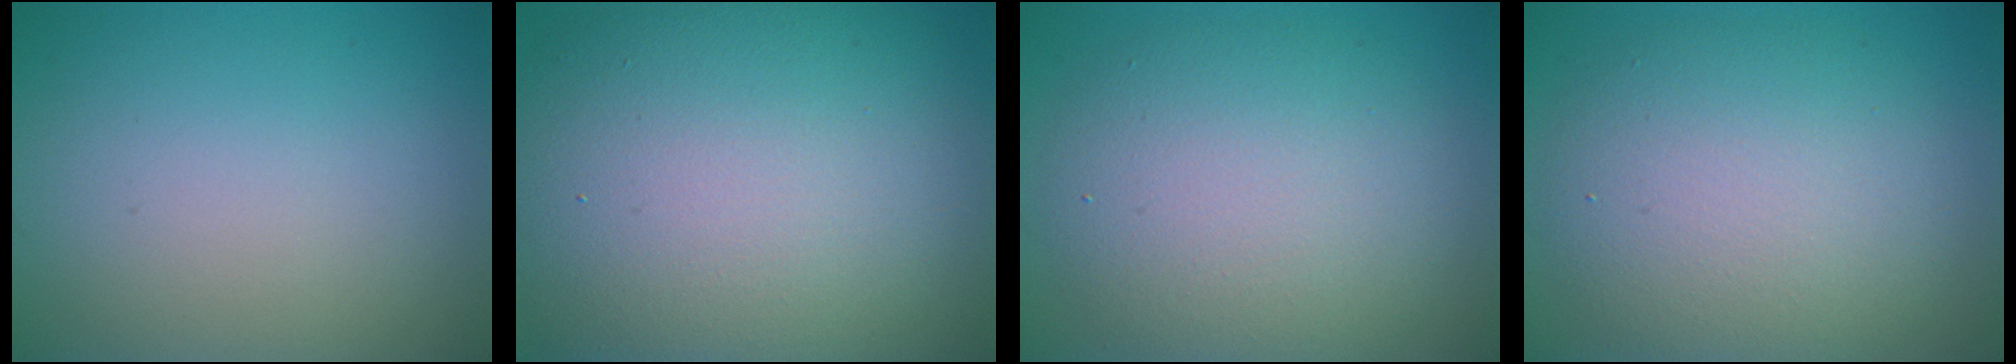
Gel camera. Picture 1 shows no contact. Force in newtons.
{"total": 16.6, "press": 16.6, "slide": 0.4}
{"total": 9.0, "press": 9.0, "slide": 0.2}
{"total": 8.1, "press": 8.0, "slide": 0.5}